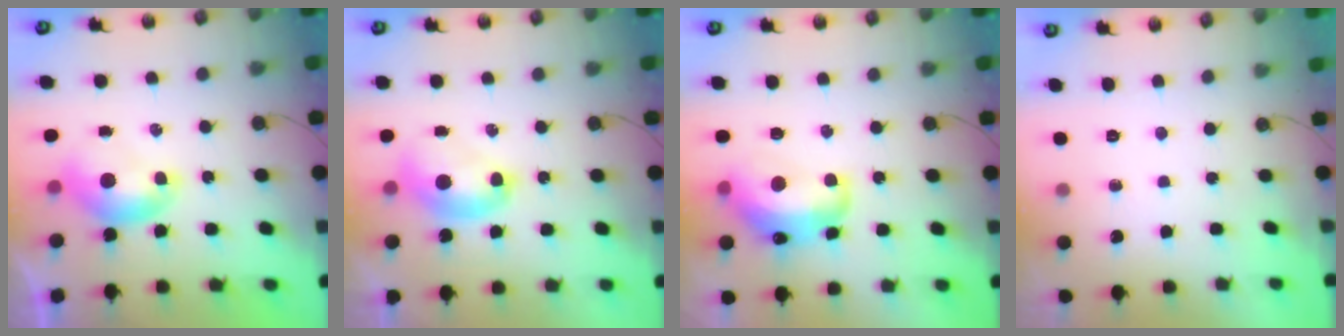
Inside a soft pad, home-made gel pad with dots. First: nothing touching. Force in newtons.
{"total": 2.7, "press": 2.7, "slide": 0.1}
{"total": 8.5, "press": 8.4, "slide": 1.2}
{"total": 0.0}